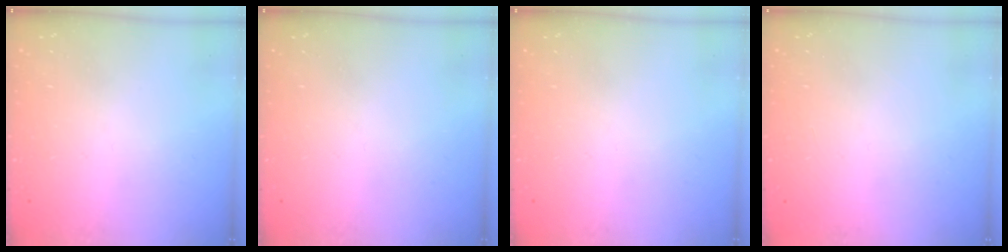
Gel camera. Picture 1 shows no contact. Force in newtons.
{"total": 0.0}
{"total": 0.0}
{"total": 2.3, "press": 2.3, "slide": 0.1}